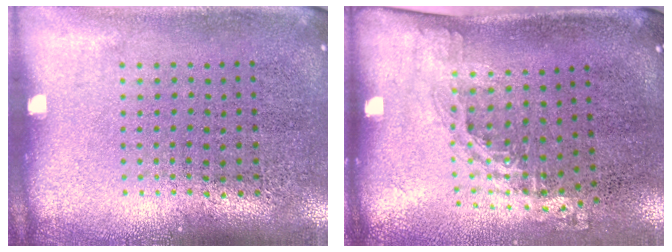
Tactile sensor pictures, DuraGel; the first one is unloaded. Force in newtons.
{"total": 1.3, "press": 0.9, "slide": 0.9}